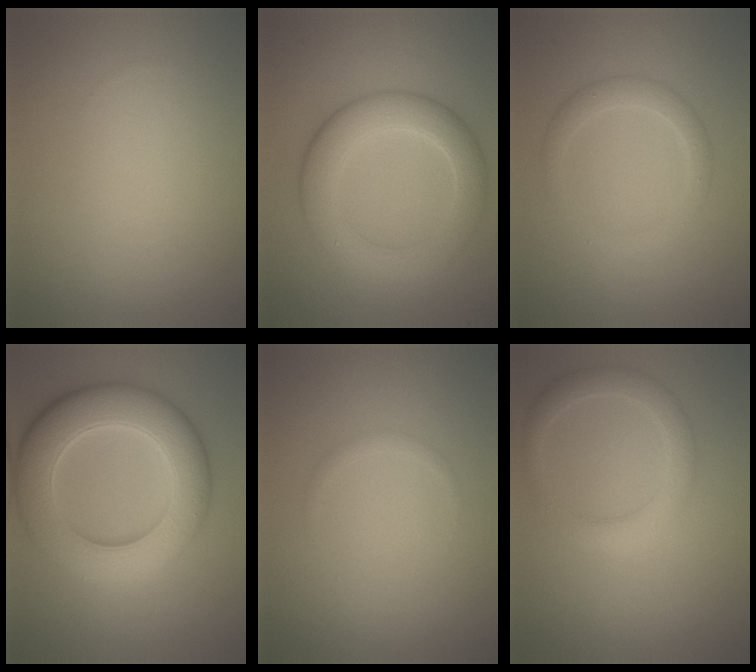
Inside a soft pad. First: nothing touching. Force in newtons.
{"total": 5.7, "press": 5.7, "slide": 0.1}
{"total": 2.0, "press": 2.0, "slide": 0.1}
{"total": 9.7, "press": 9.7, "slide": 0.4}
{"total": 0.6, "press": 0.6, "slide": 0.1}
{"total": 2.8, "press": 2.8, "slide": 0.2}